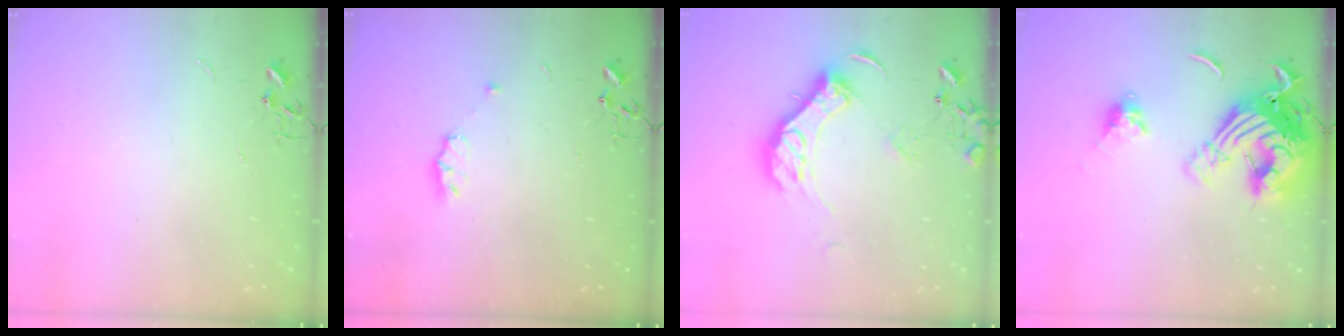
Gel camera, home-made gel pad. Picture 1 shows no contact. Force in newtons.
{"total": 6.2, "press": 6.0, "slide": 1.5}
{"total": 14.1, "press": 14.1, "slide": 1.3}
{"total": 20.1, "press": 20.0, "slide": 2.2}